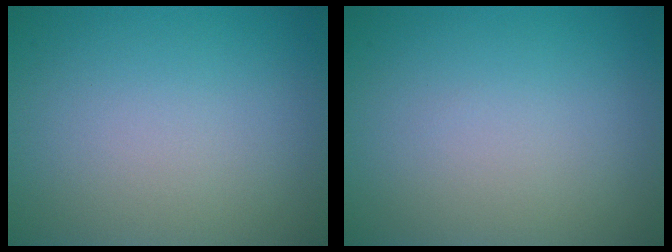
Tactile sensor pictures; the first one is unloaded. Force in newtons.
{"total": 0.0}